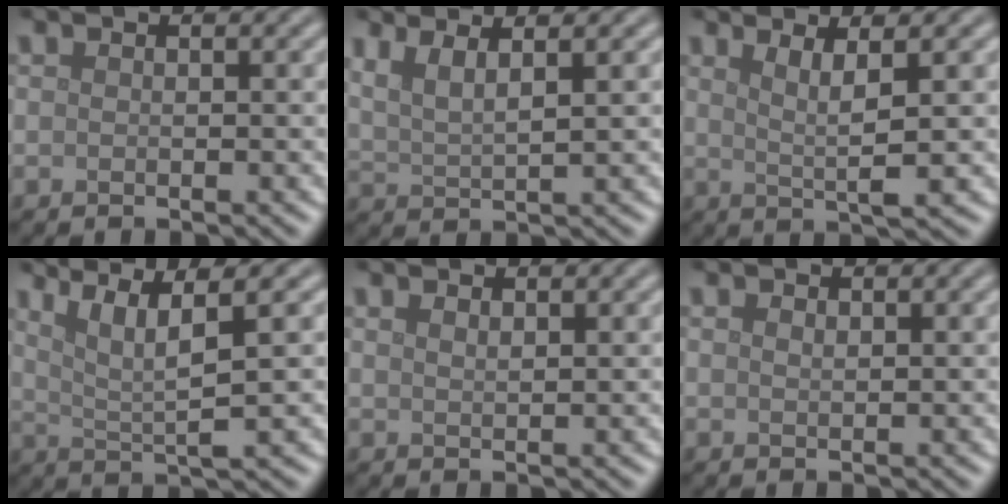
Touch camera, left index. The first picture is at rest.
{"total": 3.1, "force": [1.8, 0.8, 2.4], "torque": [-0.043, 0.005, 0.031]}
{"total": 3.1, "force": [1.1, 0.5, 2.9], "torque": [-0.049, -0.005, 0.022]}
{"total": 4.9, "force": [2.4, 0.8, 4.2], "torque": [-0.076, 0.006, 0.049]}
{"total": 0.9, "force": [0.7, 0.3, 0.4], "torque": [-0.008, -0.001, 0.014]}
{"total": 0.6, "force": [0.4, 0.3, 0.3], "torque": [-0.007, -0.002, 0.008]}